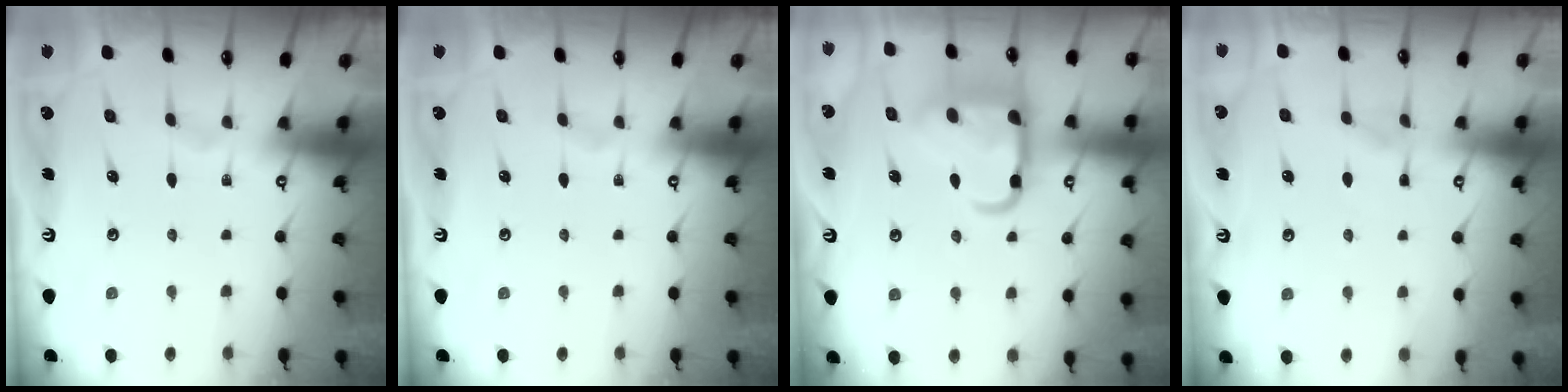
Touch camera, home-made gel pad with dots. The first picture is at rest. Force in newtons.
{"total": 0.0}
{"total": 16.3, "press": 16.2, "slide": 1.4}
{"total": 2.8, "press": 2.7, "slide": 0.3}